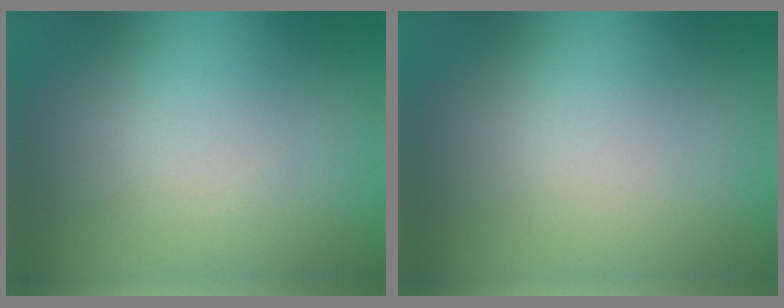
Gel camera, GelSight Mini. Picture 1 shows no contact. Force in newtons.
{"total": 0.0}